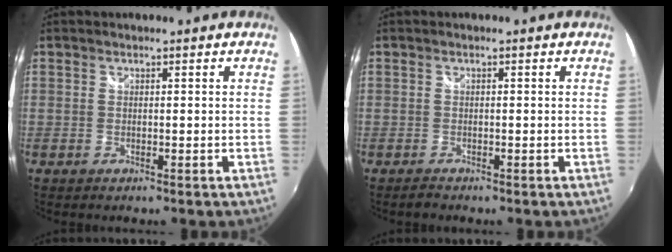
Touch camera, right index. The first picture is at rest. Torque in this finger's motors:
{"motor_torque": [-0.75, -0.43, -0.73, -0.08]}